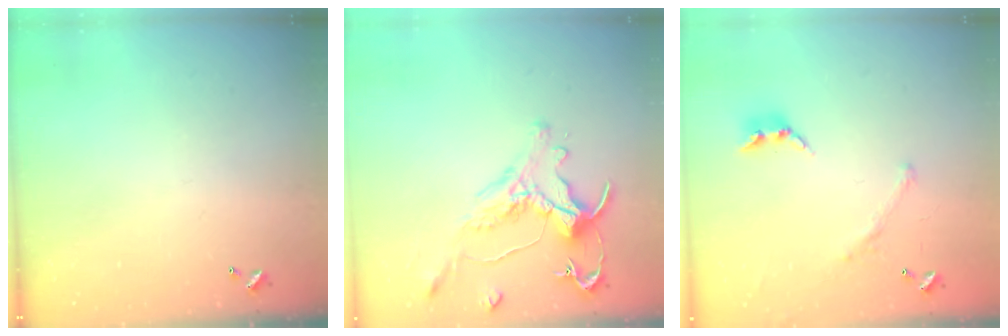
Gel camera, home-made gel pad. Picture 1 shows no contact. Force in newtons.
{"total": 0.7, "press": 0.1, "slide": 0.7}
{"total": 1.5, "press": 1.0, "slide": 1.2}